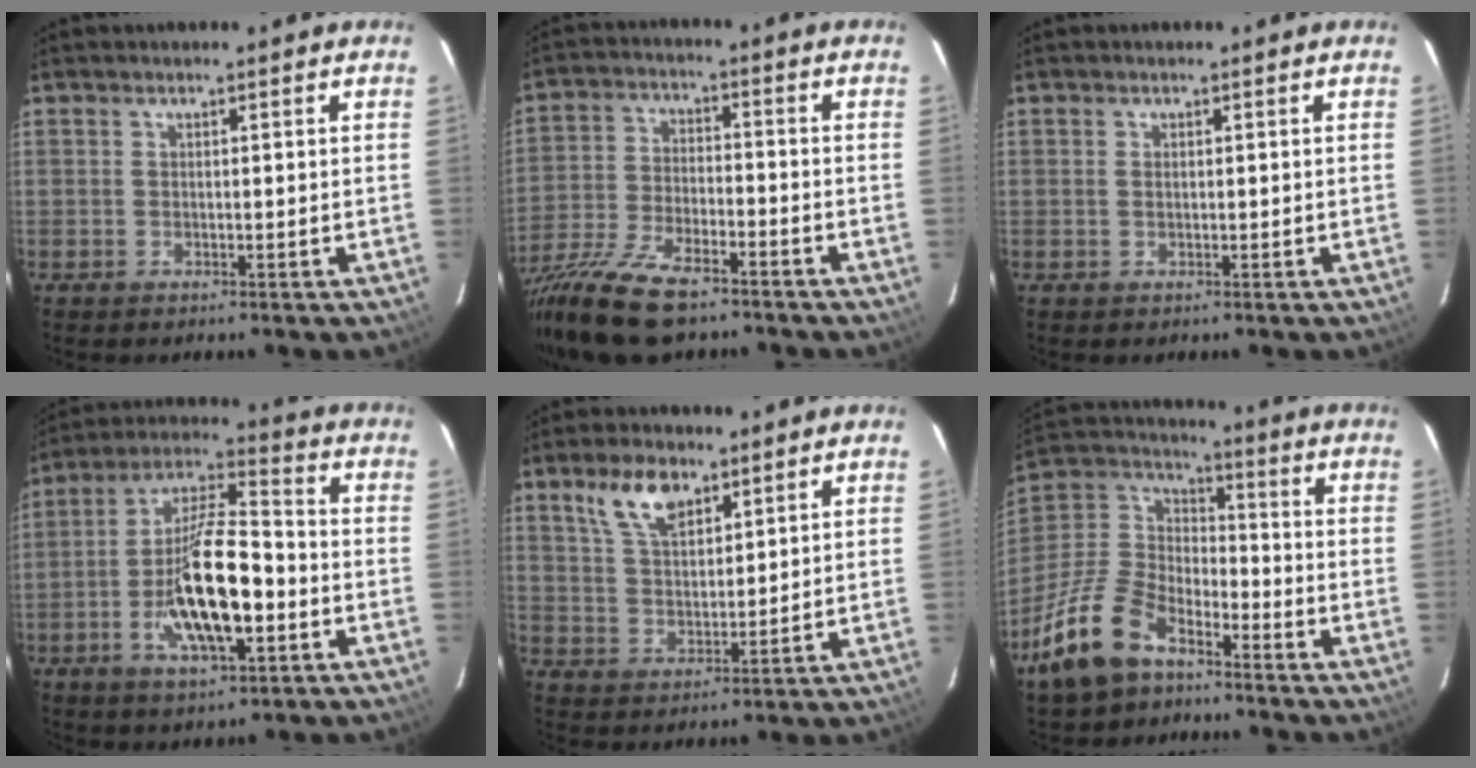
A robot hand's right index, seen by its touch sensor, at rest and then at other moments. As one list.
[{"total": 17.6, "force": [-13.5, 5.8, 9.7], "torque": [-0.214, -0.039, -0.246]}, {"total": 0.6, "force": [0.1, 0.4, 0.5], "torque": [-0.010, 0.001, 0.001]}, {"total": 15.7, "force": [-4.6, 5.1, 14.1], "torque": [-0.277, 0.002, -0.082]}, {"total": 8.4, "force": [5.2, 4.0, 5.2], "torque": [-0.096, 0.012, 0.102]}, {"total": 16.9, "force": [-10.7, 8.8, 9.7], "torque": [-0.217, 0.005, -0.200]}]